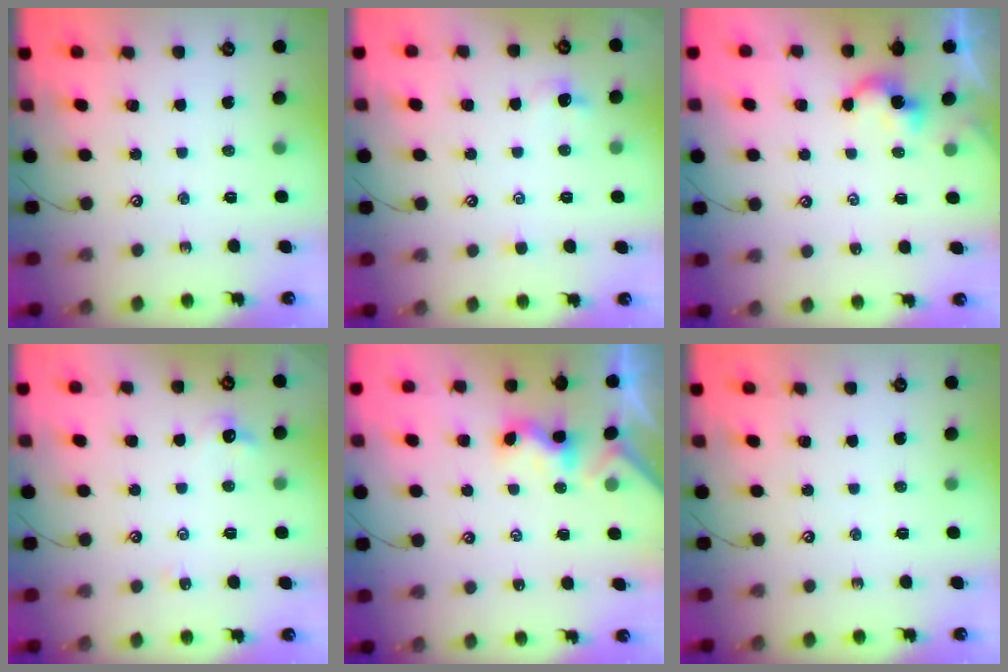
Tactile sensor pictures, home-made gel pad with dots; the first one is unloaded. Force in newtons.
{"total": 0.9, "press": 0.8, "slide": 0.4}
{"total": 0.0}
{"total": 1.3, "press": 1.2, "slide": 0.5}
{"total": 2.3, "press": 2.3, "slide": 0.3}
{"total": 0.0}